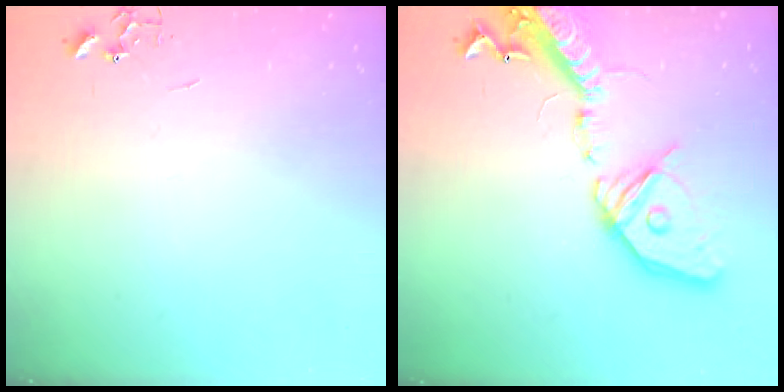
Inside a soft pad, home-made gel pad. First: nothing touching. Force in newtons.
{"total": 25.2, "press": 24.7, "slide": 4.9}